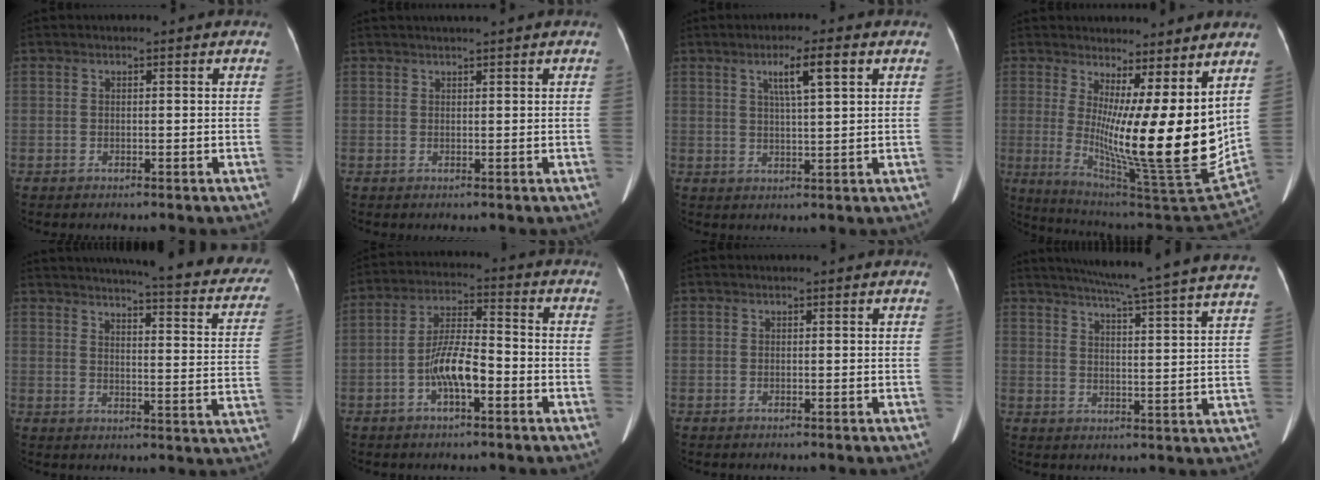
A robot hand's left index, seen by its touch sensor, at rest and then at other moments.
{"total": 2.0, "force": [1.7, -0.3, 1.0], "torque": [-0.009, 0.019, 0.030]}
{"total": 5.4, "force": [2.4, 0.2, 4.9], "torque": [-0.084, 0.006, 0.041]}
{"total": 16.7, "force": [3.4, 1.5, 16.3], "torque": [-0.259, -0.048, 0.068]}
{"total": 25.9, "force": [22.4, 3.1, 12.6], "torque": [-0.161, -0.070, 0.248]}
{"total": 8.0, "force": [-3.0, 2.3, 7.1], "torque": [-0.144, 0.015, -0.055]}
{"total": 0.0}
{"total": 24.7, "force": [22.0, -1.3, 11.1], "torque": [-0.173, -0.049, 0.270]}